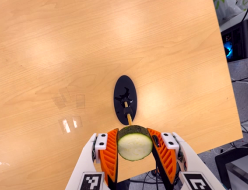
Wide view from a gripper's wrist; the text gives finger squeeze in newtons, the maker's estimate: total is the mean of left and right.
{"total": 12.5, "left": 11.4, "right": 13.7}